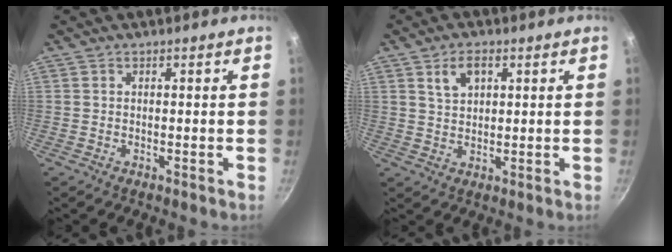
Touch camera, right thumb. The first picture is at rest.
{"total": 5.1, "force": [2.2, 3.0, 3.4], "torque": [-0.048, -0.002, 0.043]}